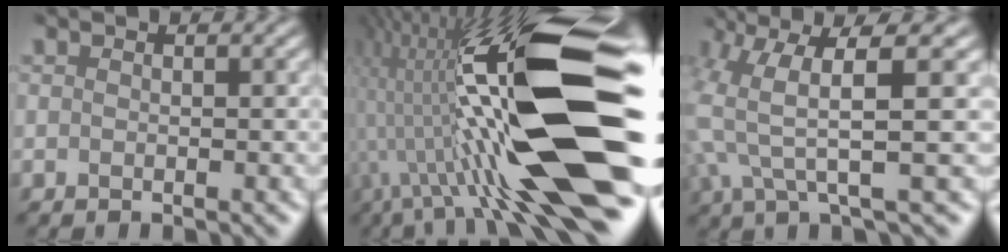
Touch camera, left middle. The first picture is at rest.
{"total": 14.8, "force": [0.2, 3.5, 14.4], "torque": [-0.241, 0.005, -0.004]}
{"total": 5.0, "force": [3.3, 0.1, 3.7], "torque": [-0.091, -0.001, 0.058]}